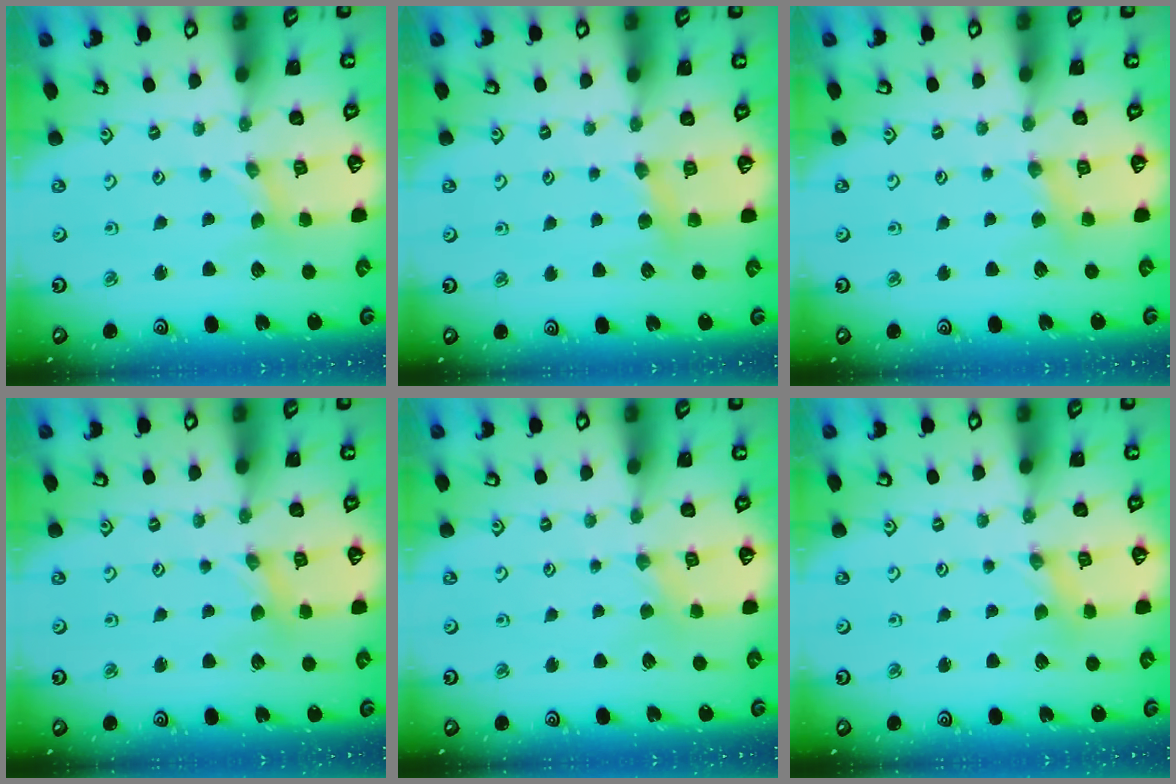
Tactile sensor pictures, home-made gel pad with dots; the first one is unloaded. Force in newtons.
{"total": 4.4, "press": 4.3, "slide": 0.6}
{"total": 4.5, "press": 4.5, "slide": 0.5}
{"total": 0.7, "press": 0.7, "slide": 0.2}
{"total": 0.8, "press": 0.8, "slide": 0.3}
{"total": 0.0}